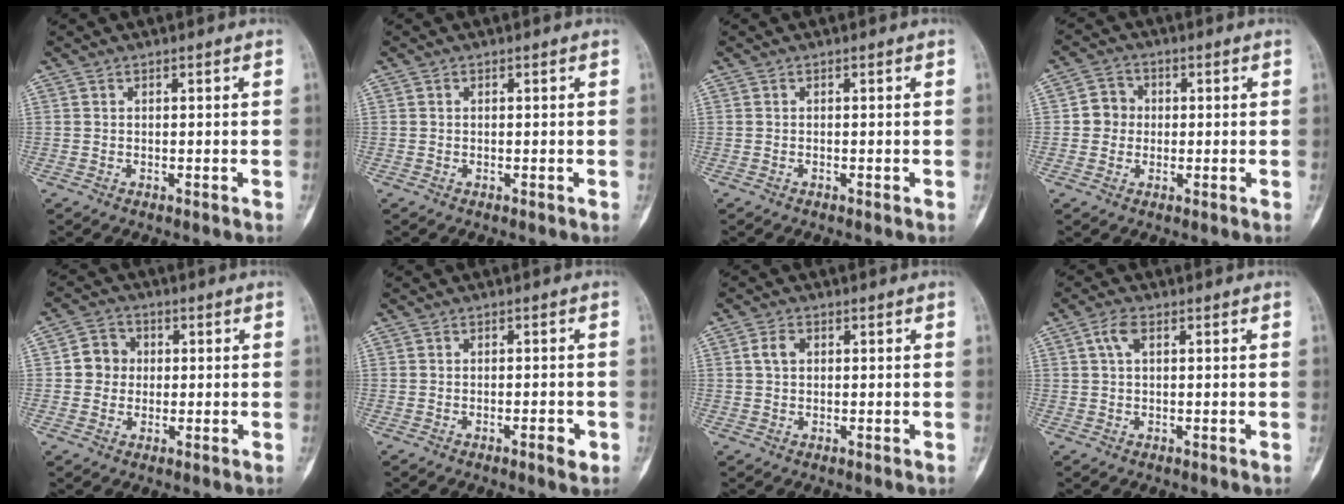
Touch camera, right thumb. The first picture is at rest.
{"total": 0.0}
{"total": 0.0}
{"total": 4.4, "force": [0.0, 4.2, 1.4], "torque": [0.003, 0.010, -0.008]}
{"total": 5.3, "force": [0.3, 5.0, 1.9], "torque": [-0.003, 0.009, -0.003]}
{"total": 2.5, "force": [-1.2, 0.7, 2.1], "torque": [-0.030, 0.002, -0.017]}
{"total": 2.7, "force": [0.6, 1.9, 1.9], "torque": [-0.037, 0.007, 0.011]}
{"total": 3.1, "force": [1.0, 1.5, 2.5], "torque": [-0.056, 0.010, 0.020]}